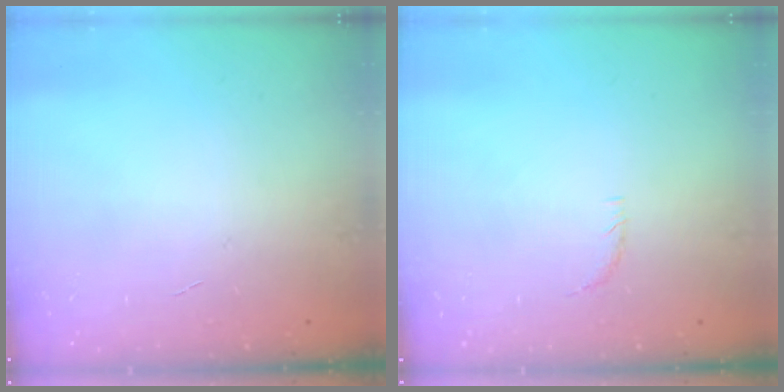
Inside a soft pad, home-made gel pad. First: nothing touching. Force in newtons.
{"total": 5.3, "press": 5.1, "slide": 1.4}